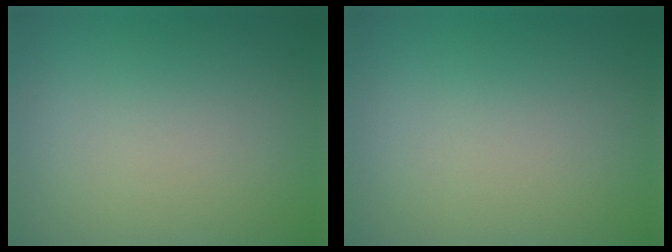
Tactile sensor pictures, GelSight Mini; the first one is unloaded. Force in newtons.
{"total": 0.0}